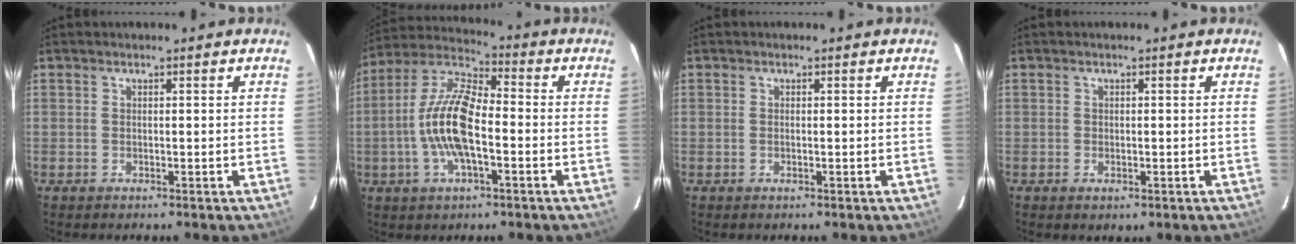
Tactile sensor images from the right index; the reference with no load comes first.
{"total": 13.6, "force": [-2.9, 5.0, 12.3], "torque": [-0.251, 0.006, -0.061]}
{"total": 0.5, "force": [-0.1, 0.0, 0.5], "torque": [-0.011, 0.000, -0.003]}
{"total": 1.1, "force": [-0.3, 0.8, 0.7], "torque": [-0.009, -0.002, -0.004]}